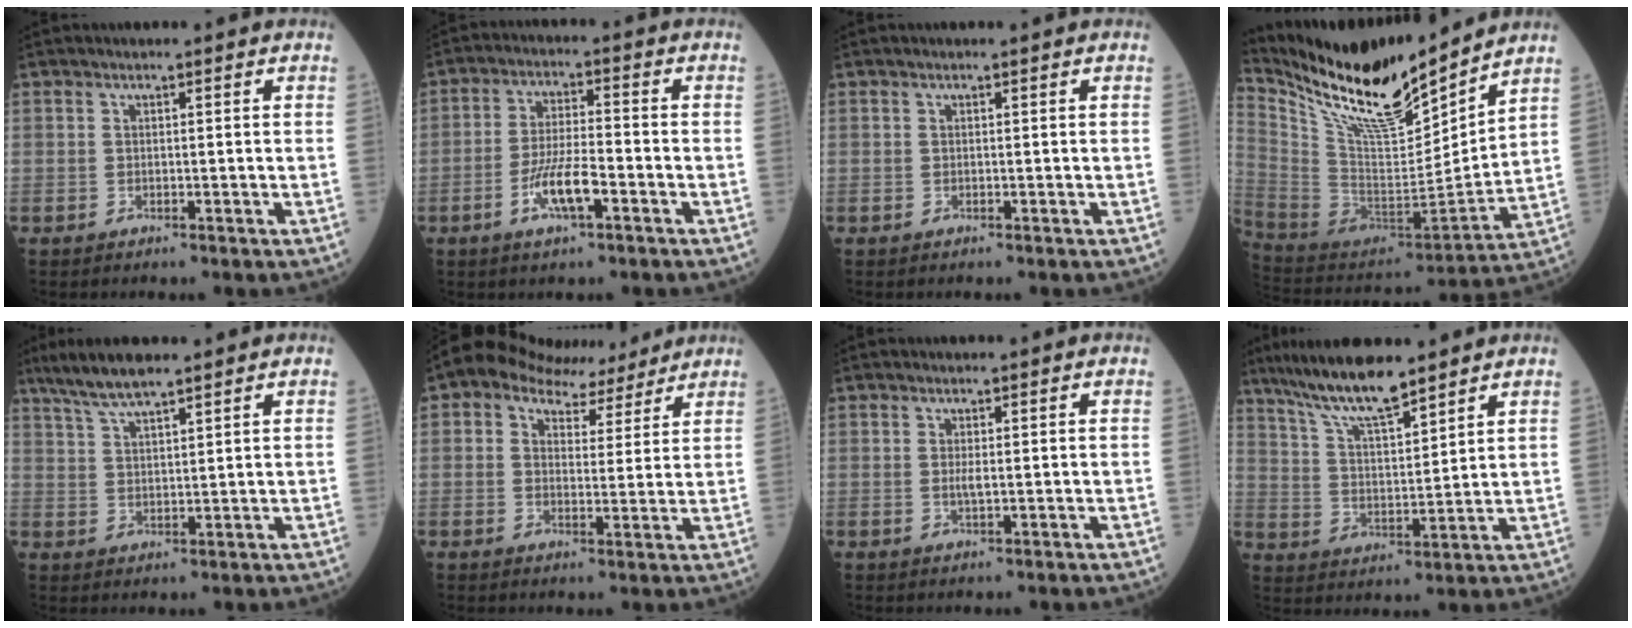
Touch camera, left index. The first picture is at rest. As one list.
[{"total": 6.8, "force": [-3.1, 1.4, 5.9], "torque": [-0.120, -0.002, -0.058]}, {"total": 0.0}, {"total": 20.1, "force": [17.4, 2.2, 9.8], "torque": [-0.189, -0.026, 0.320]}, {"total": 6.1, "force": [5.0, 0.6, 3.5], "torque": [-0.076, 0.015, 0.098]}, {"total": 9.3, "force": [7.9, 4.3, 2.3], "torque": [-0.032, 0.025, 0.104]}, {"total": 1.1, "force": [0.1, 0.2, 1.1], "torque": [-0.026, -0.003, 0.002]}, {"total": 10.6, "force": [8.9, 1.2, 5.8], "torque": [-0.116, 0.007, 0.168]}]